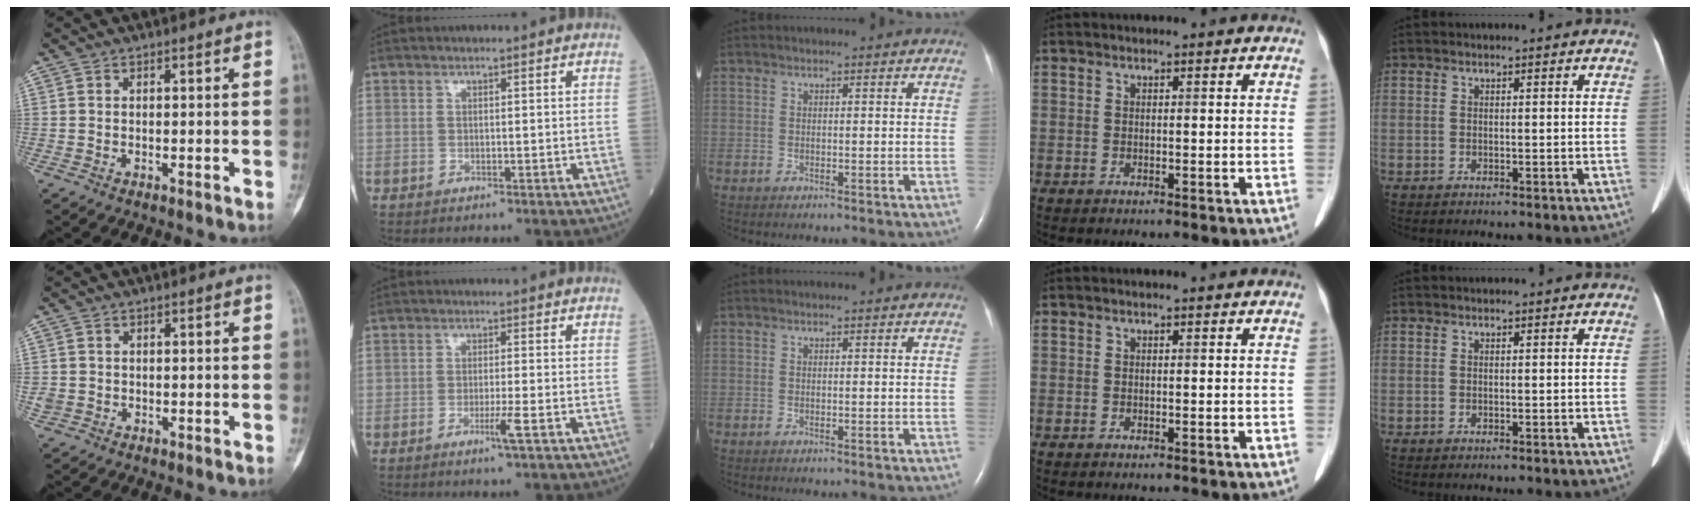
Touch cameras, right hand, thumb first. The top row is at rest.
{"thumb": {"total": 1.8, "force": [-0.2, 1.7, 0.5], "torque": [-0.007, 0.005, 0.000]}, "index": {"total": 2.7, "force": [-1.3, -0.4, 2.4], "torque": [-0.044, -0.006, -0.025]}}